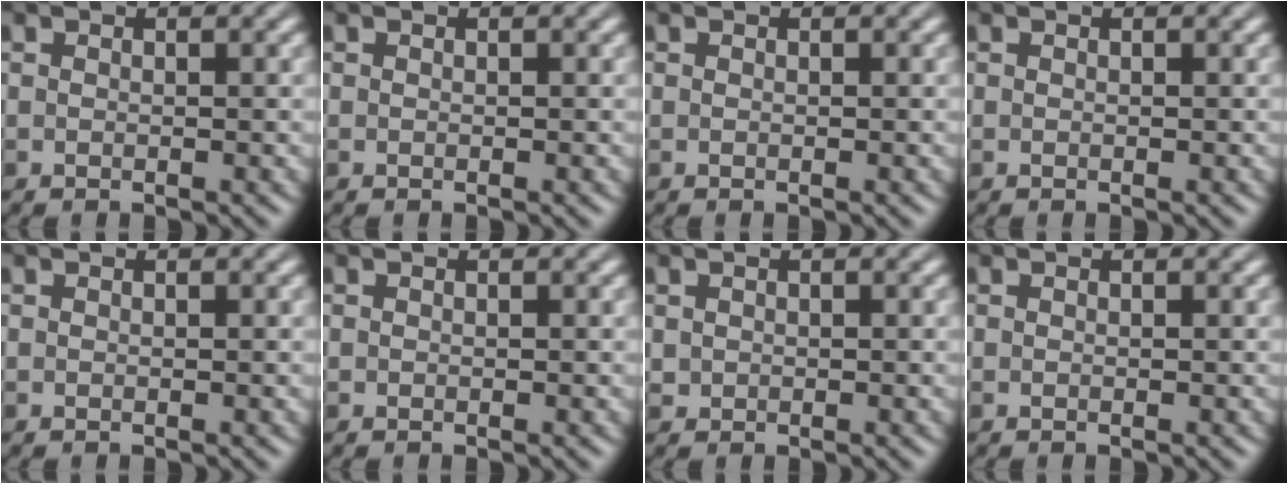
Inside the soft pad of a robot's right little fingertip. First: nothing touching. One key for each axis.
{"total": 0.0}
{"total": 0.0}
{"total": 0.0}
{"total": 0.0}
{"total": 0.0}
{"total": 0.9, "fx": 0.3, "fy": 0.8, "fz": 0.2, "tx": -0.001, "ty": 0.001, "tz": 0.018}
{"total": 0.0}